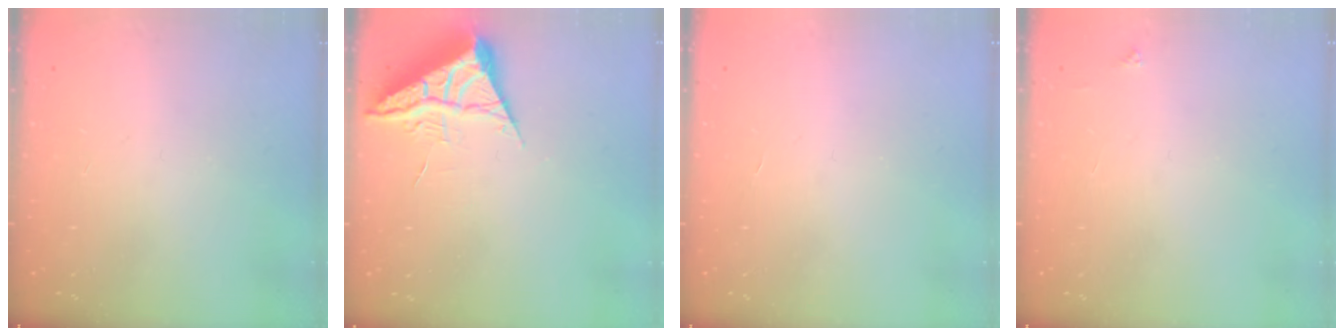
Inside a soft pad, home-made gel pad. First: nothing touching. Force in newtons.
{"total": 5.9, "press": 5.9, "slide": 0.6}
{"total": 1.8, "press": 1.8, "slide": 0.1}
{"total": 2.0, "press": 2.0, "slide": 0.3}